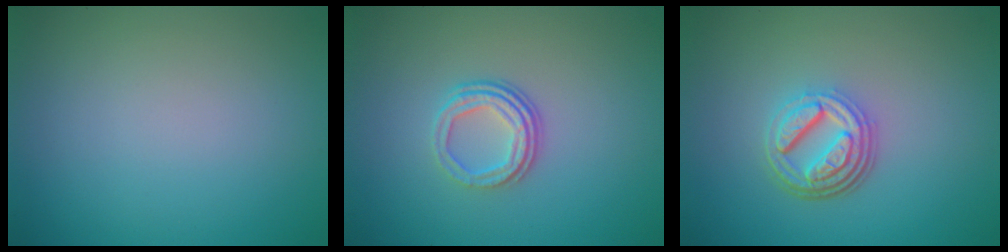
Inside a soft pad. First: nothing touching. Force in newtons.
{"total": 3.3, "press": 2.4, "slide": 2.3}
{"total": 4.7, "press": 3.5, "slide": 3.1}